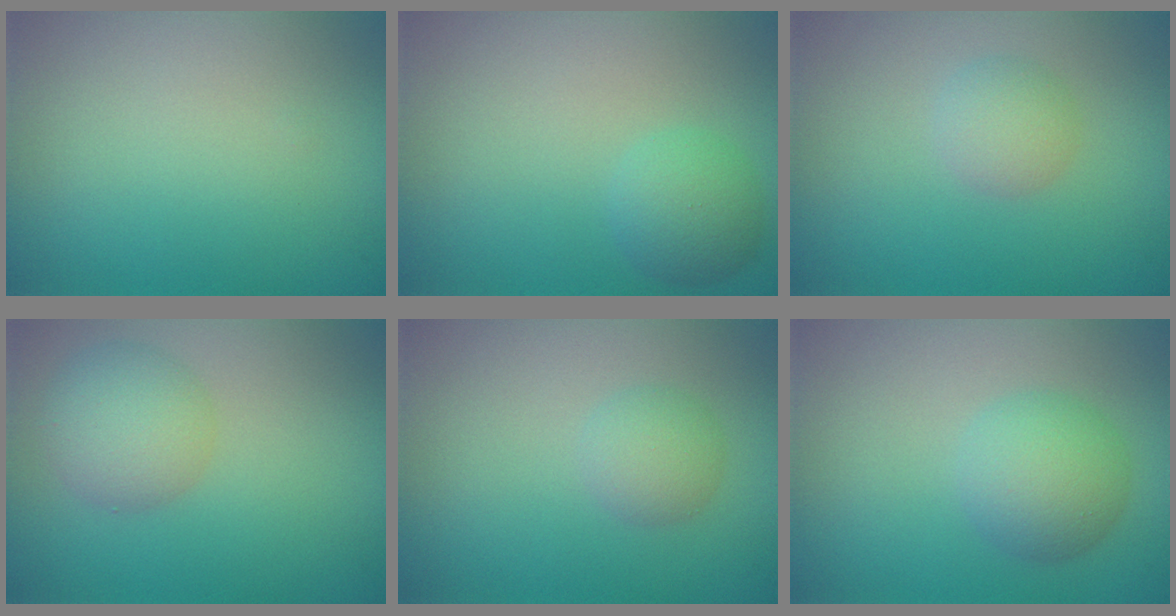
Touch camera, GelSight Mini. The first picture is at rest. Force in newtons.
{"total": 2.5, "press": 2.5, "slide": 0.1}
{"total": 2.0, "press": 2.0, "slide": 0.0}
{"total": 3.5, "press": 3.5, "slide": 0.1}
{"total": 2.0, "press": 2.0, "slide": 0.1}
{"total": 4.4, "press": 4.4, "slide": 0.1}